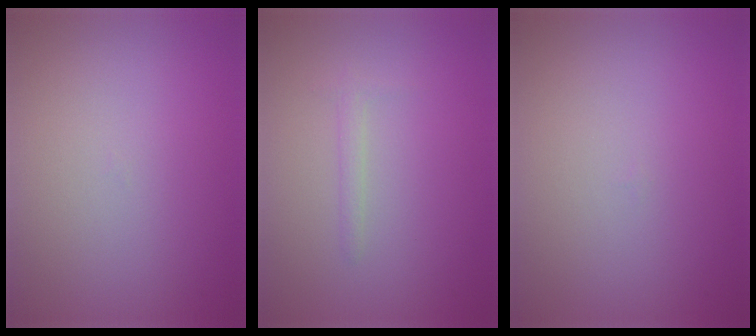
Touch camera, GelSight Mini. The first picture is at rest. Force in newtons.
{"total": 0.9, "press": 0.9, "slide": 0.0}
{"total": 0.0}